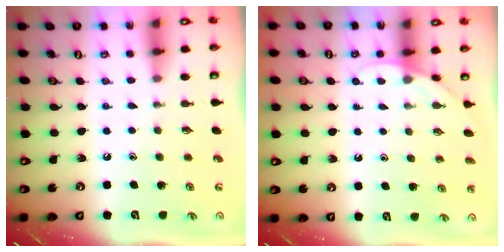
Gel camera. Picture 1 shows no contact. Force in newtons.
{"total": 3.6, "press": 3.6, "slide": 0.1}